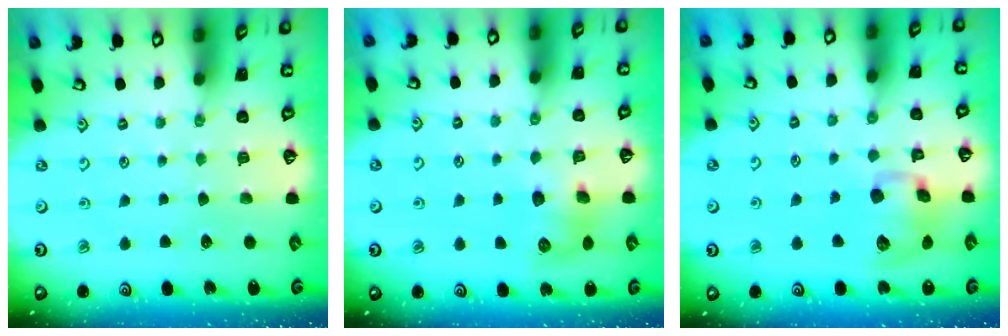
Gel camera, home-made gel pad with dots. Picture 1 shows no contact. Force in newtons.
{"total": 8.5, "press": 8.5, "slide": 0.4}
{"total": 12.0, "press": 11.8, "slide": 2.0}